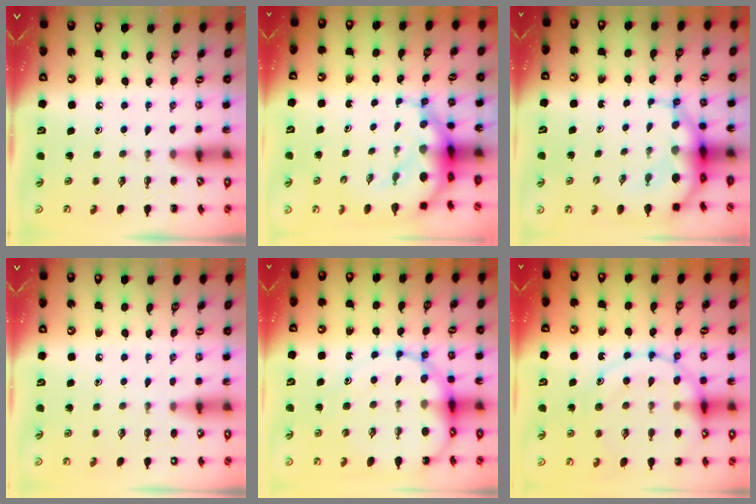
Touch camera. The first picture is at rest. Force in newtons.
{"total": 9.2, "press": 8.8, "slide": 2.8}
{"total": 8.4, "press": 8.0, "slide": 2.6}
{"total": 1.4, "press": 1.4, "slide": 0.1}
{"total": 15.8, "press": 15.5, "slide": 3.3}
{"total": 19.5, "press": 19.3, "slide": 2.5}